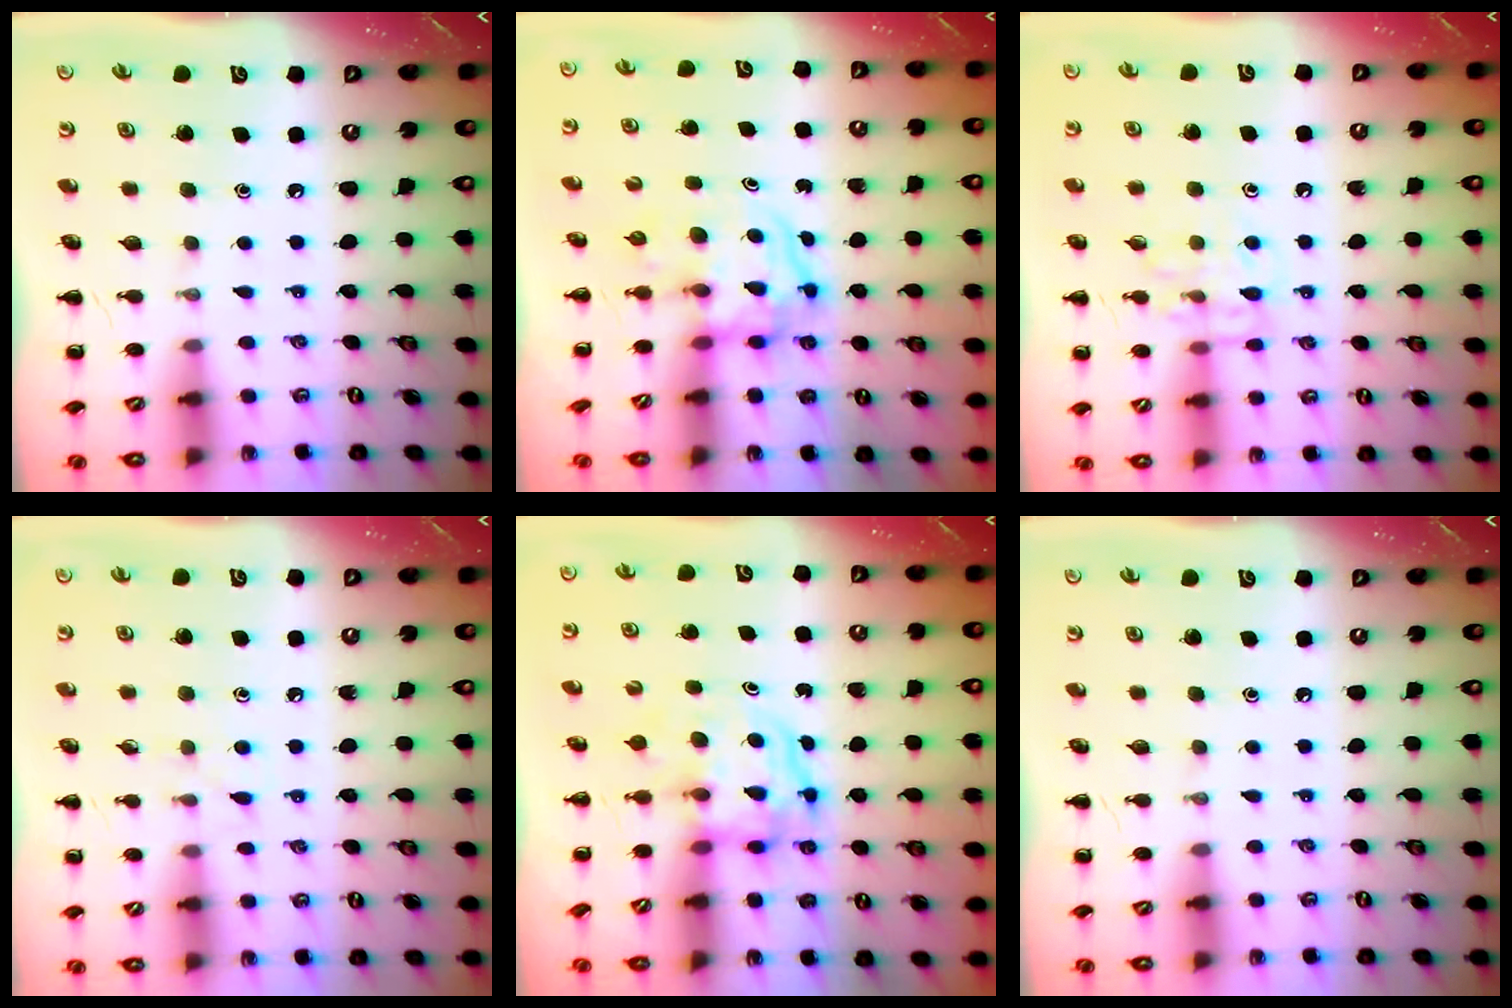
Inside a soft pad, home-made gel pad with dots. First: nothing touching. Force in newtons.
{"total": 4.0, "press": 3.9, "slide": 0.6}
{"total": 9.4, "press": 9.4, "slide": 0.8}
{"total": 5.7, "press": 5.3, "slide": 2.0}
{"total": 4.0, "press": 4.0, "slide": 0.3}
{"total": 0.0}